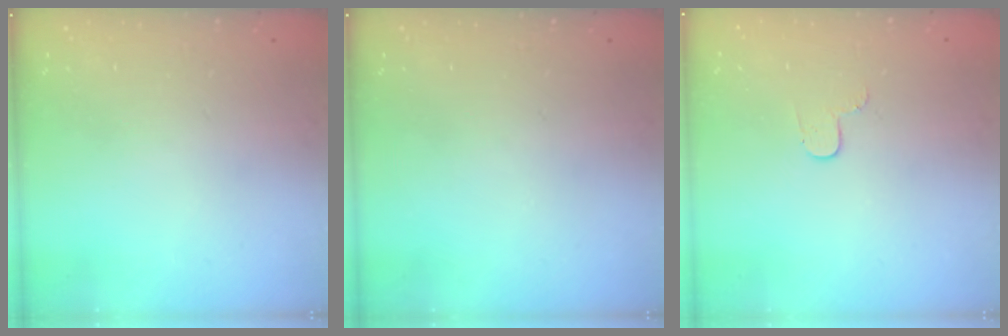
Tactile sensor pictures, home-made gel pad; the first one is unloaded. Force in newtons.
{"total": 0.0}
{"total": 3.8, "press": 3.8, "slide": 0.4}